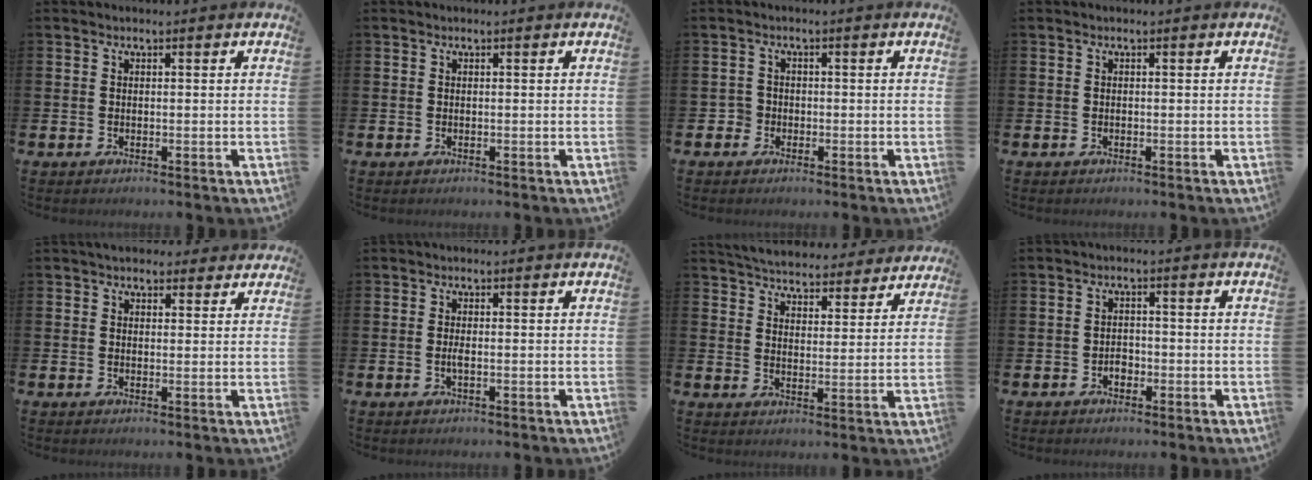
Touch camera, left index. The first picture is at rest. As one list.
[{"total": 0.0}, {"total": 1.7, "force": [-0.9, 1.5, 0.1], "torque": [-0.001, 0.000, -0.023]}, {"total": 0.0}, {"total": 3.4, "force": [3.0, 1.5, 0.3], "torque": [0.009, -0.015, 0.051]}, {"total": 1.0, "force": [-0.2, 0.1, 1.0], "torque": [-0.019, -0.001, -0.003]}, {"total": 5.2, "force": [5.1, 0.9, 0.4], "torque": [-0.024, -0.042, 0.086]}, {"total": 1.6, "force": [-0.7, 1.2, 0.7], "torque": [-0.009, -0.002, -0.017]}]